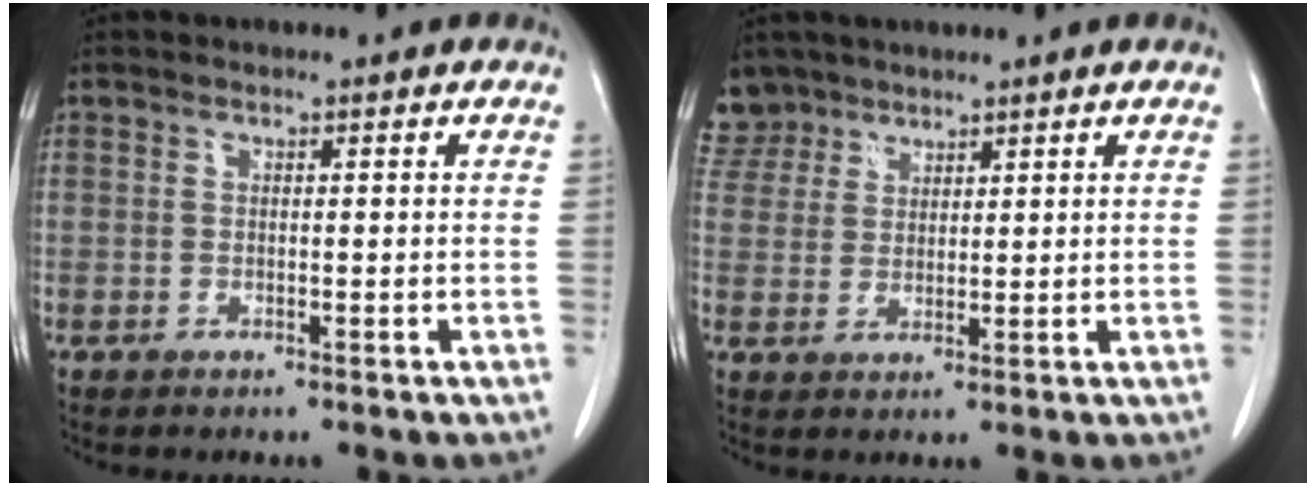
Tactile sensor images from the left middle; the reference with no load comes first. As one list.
[{"total": 5.0, "force": [4.1, 2.8, -0.5], "torque": [0.020, 0.005, 0.082]}]